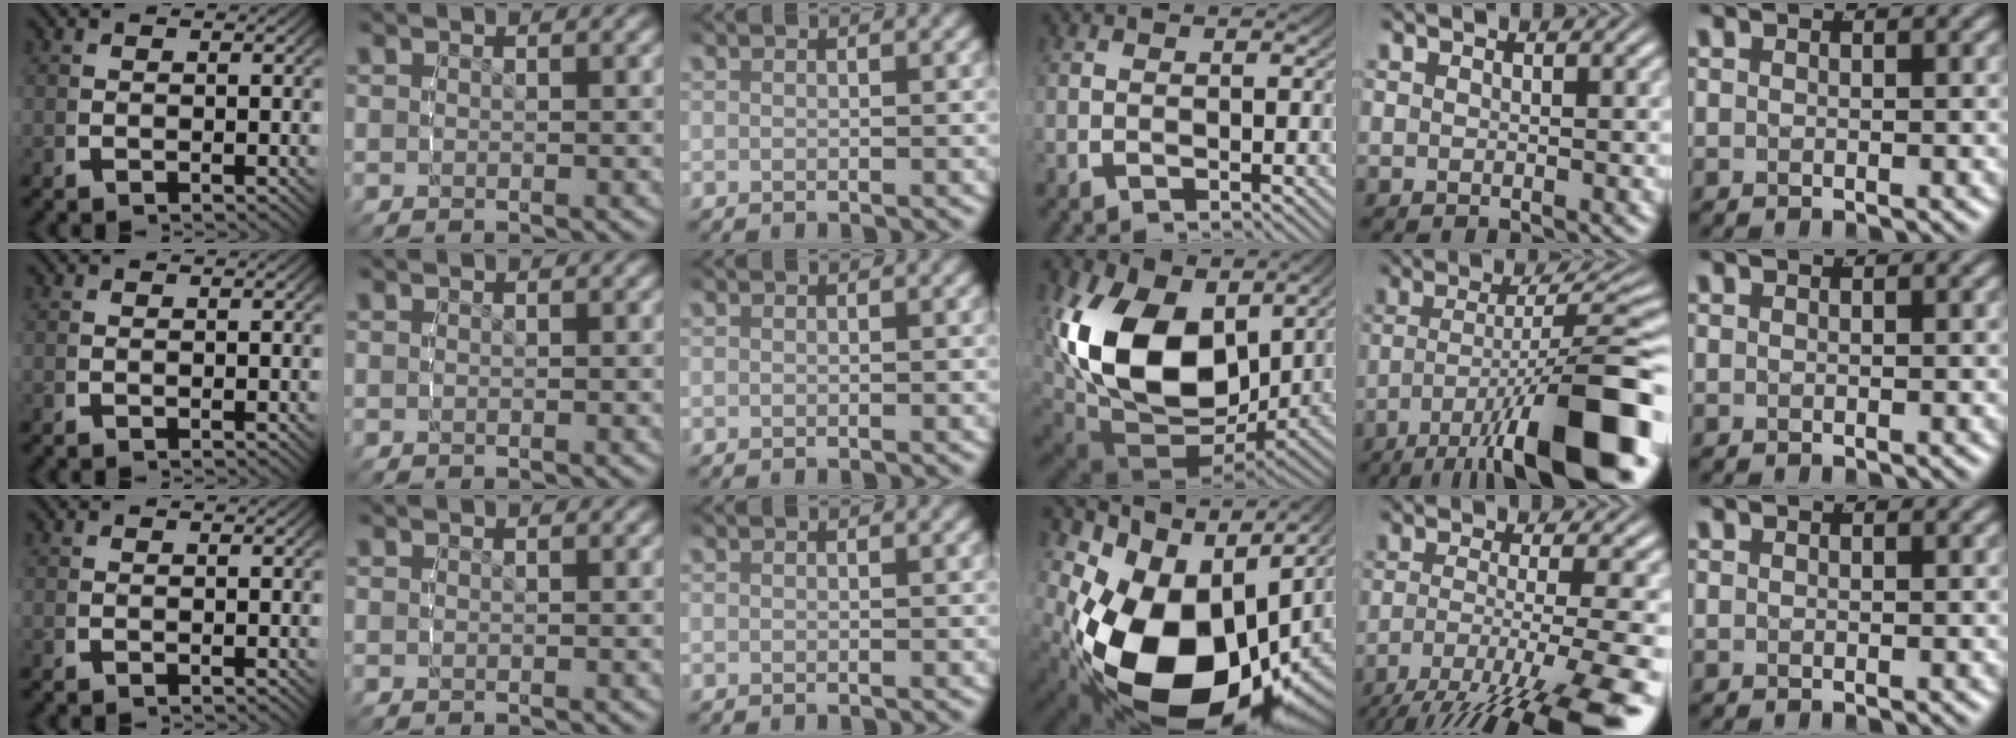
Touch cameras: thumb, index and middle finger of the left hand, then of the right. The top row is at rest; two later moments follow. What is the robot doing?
{"motion": "lift_and_place", "object": "markers"}